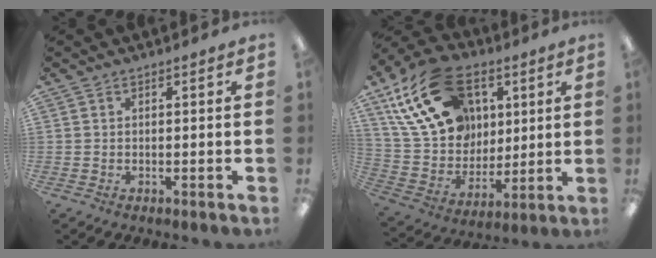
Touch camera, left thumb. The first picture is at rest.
{"total": 24.4, "force": [10.9, 17.1, 13.5], "torque": [-0.248, -0.031, 0.204]}